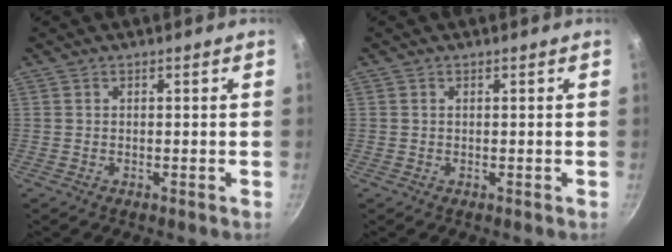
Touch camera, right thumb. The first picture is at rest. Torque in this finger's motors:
{"motor_torque": [0.27, 0.28, -0.32, 0.18, 0.09]}